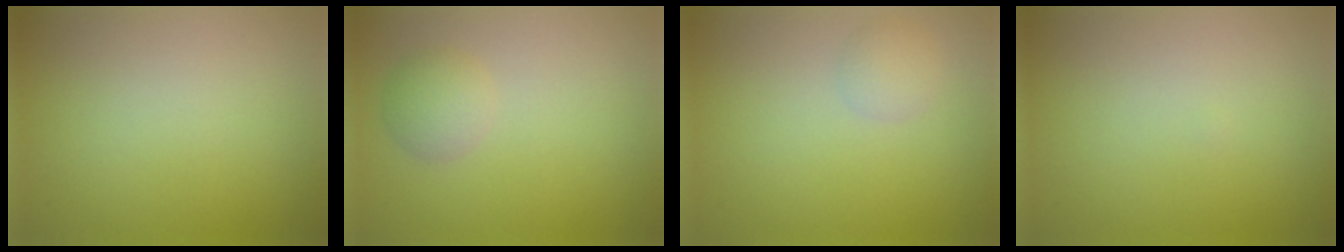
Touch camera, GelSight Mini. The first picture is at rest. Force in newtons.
{"total": 2.2, "press": 2.2, "slide": 0.1}
{"total": 1.7, "press": 1.7, "slide": 0.1}
{"total": 0.0}